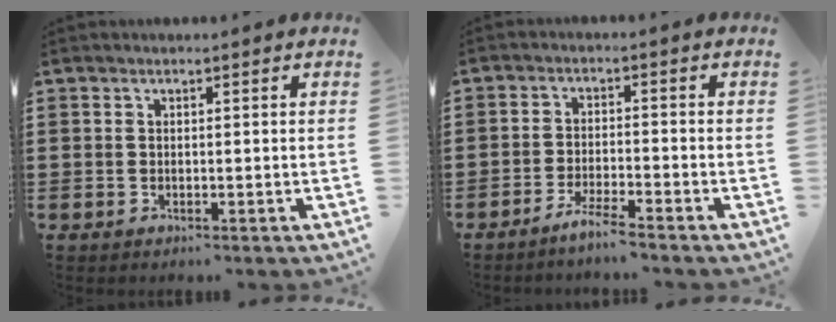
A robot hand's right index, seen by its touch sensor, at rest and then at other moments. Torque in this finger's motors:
{"motor_torque": [2.14, 0.00, 0.05, 0.04]}